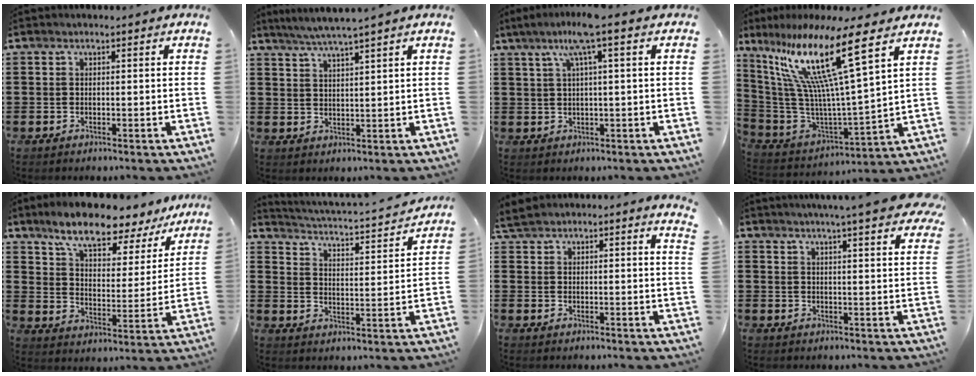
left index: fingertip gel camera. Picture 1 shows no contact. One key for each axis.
{"total": 3.7, "fx": 3.2, "fy": -0.7, "fz": 1.8, "tx": -0.041, "ty": -0.008, "tz": 0.057}
{"total": 6.6, "fx": 2.8, "fy": -0.1, "fz": 5.9, "tx": -0.120, "ty": 0.005, "tz": 0.047}
{"total": 17.9, "fx": 9.6, "fy": 1.9, "fz": 15.0, "tx": -0.338, "ty": -0.059, "tz": 0.142}
{"total": 9.3, "fx": 7.8, "fy": 2.0, "fz": 4.8, "tx": -0.109, "ty": -0.046, "tz": 0.128}
{"total": 2.1, "fx": 1.9, "fy": -0.1, "fz": 0.9, "tx": -0.035, "ty": -0.028, "tz": 0.019}
{"total": 4.8, "fx": 4.7, "fy": -0.1, "fz": 1.0, "tx": -0.038, "ty": -0.013, "tz": 0.088}
{"total": 6.1, "fx": 5.4, "fy": -0.4, "fz": 2.9, "tx": -0.060, "ty": -0.025, "tz": 0.090}